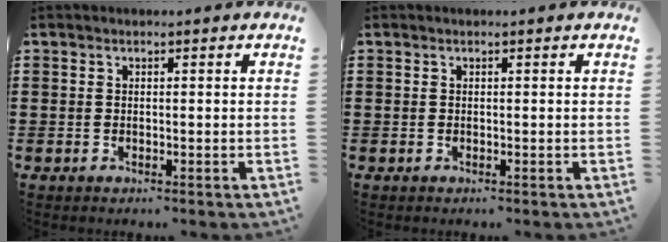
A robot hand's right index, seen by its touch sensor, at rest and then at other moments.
{"total": 0.0}